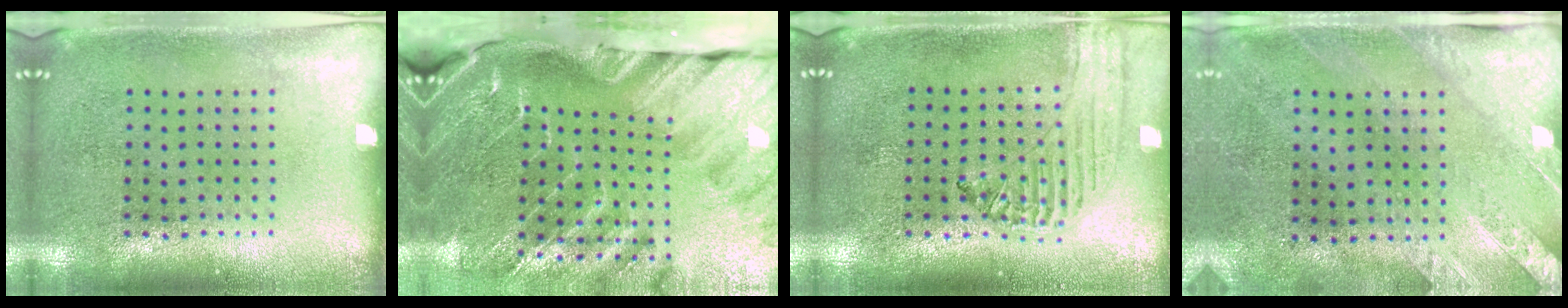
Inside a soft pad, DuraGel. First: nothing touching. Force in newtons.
{"total": 4.2, "press": 3.2, "slide": 2.8}
{"total": 0.6, "press": 0.6, "slide": 0.1}
{"total": 2.5, "press": 2.1, "slide": 1.4}